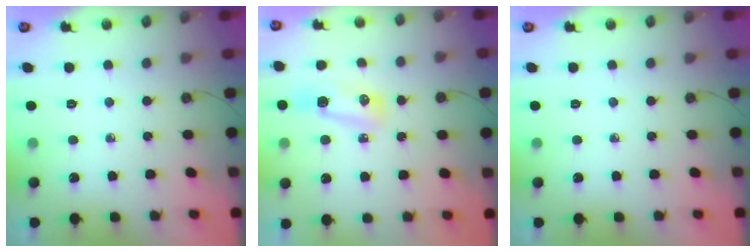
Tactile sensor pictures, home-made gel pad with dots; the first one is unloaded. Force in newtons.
{"total": 8.0, "press": 7.9, "slide": 1.1}
{"total": 0.0}